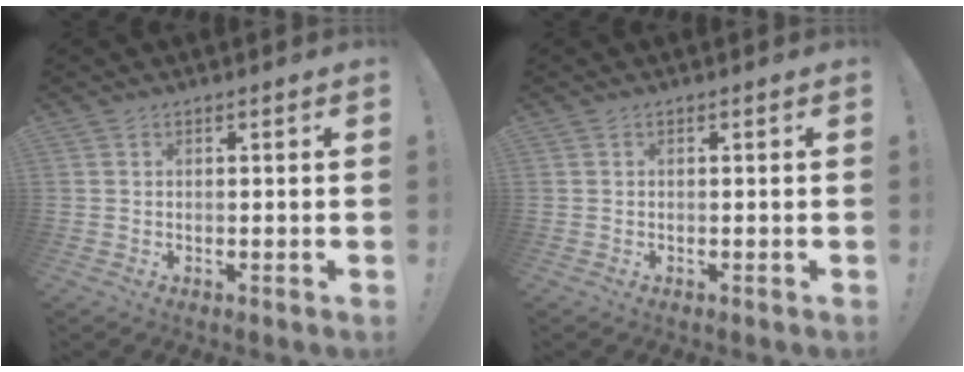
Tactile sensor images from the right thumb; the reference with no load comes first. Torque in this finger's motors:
{"motor_torque": [-0.03, 0.00, 0.02, 0.00, 0.00]}